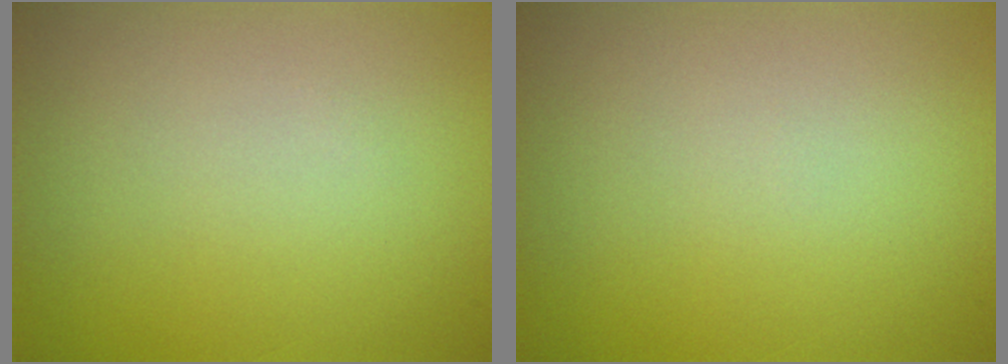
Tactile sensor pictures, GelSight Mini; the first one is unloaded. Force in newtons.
{"total": 0.0}